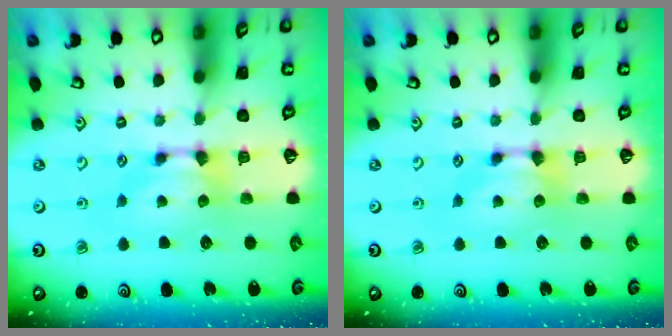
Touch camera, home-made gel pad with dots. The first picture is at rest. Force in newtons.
{"total": 0.0}